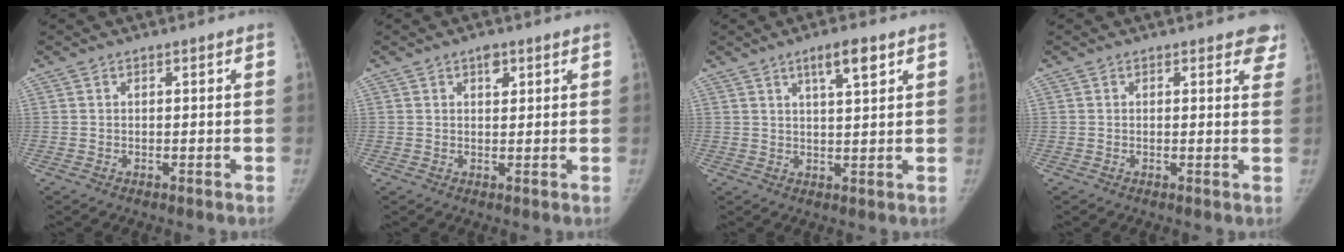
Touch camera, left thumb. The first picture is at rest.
{"total": 2.4, "force": [1.4, 1.3, 1.4], "torque": [-0.007, -0.004, 0.021]}
{"total": 5.5, "force": [3.1, 1.3, 4.3], "torque": [-0.062, -0.013, 0.052]}
{"total": 4.3, "force": [3.3, 1.9, 1.9], "torque": [0.014, -0.012, 0.025]}